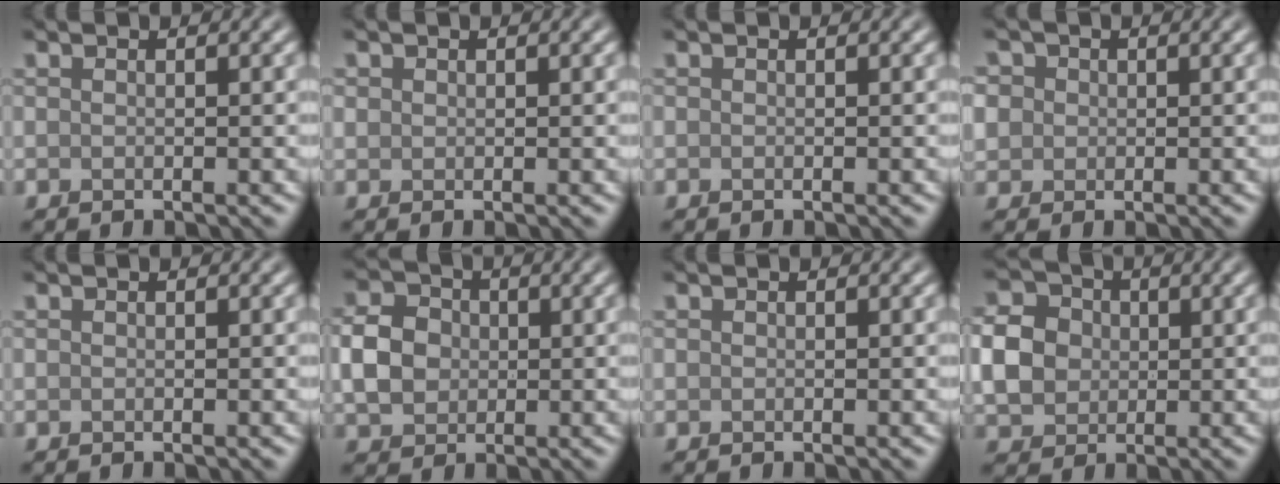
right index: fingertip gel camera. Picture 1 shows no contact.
{"total": 0.6, "force": [0.3, 0.4, 0.2], "torque": [0.000, 0.001, 0.005]}
{"total": 0.0}
{"total": 3.4, "force": [0.8, 3.0, 1.3], "torque": [-0.038, 0.022, 0.006]}
{"total": 0.0}
{"total": 4.2, "force": [0.0, 3.5, 2.3], "torque": [-0.048, 0.005, -0.005]}
{"total": 0.0}
{"total": 4.9, "force": [0.1, 4.2, 2.4], "torque": [-0.050, 0.008, 0.000]}